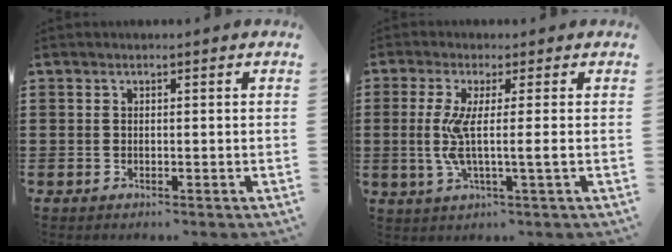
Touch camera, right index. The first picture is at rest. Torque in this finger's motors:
{"motor_torque": [0.19, 0.11, 0.31, 0.07]}